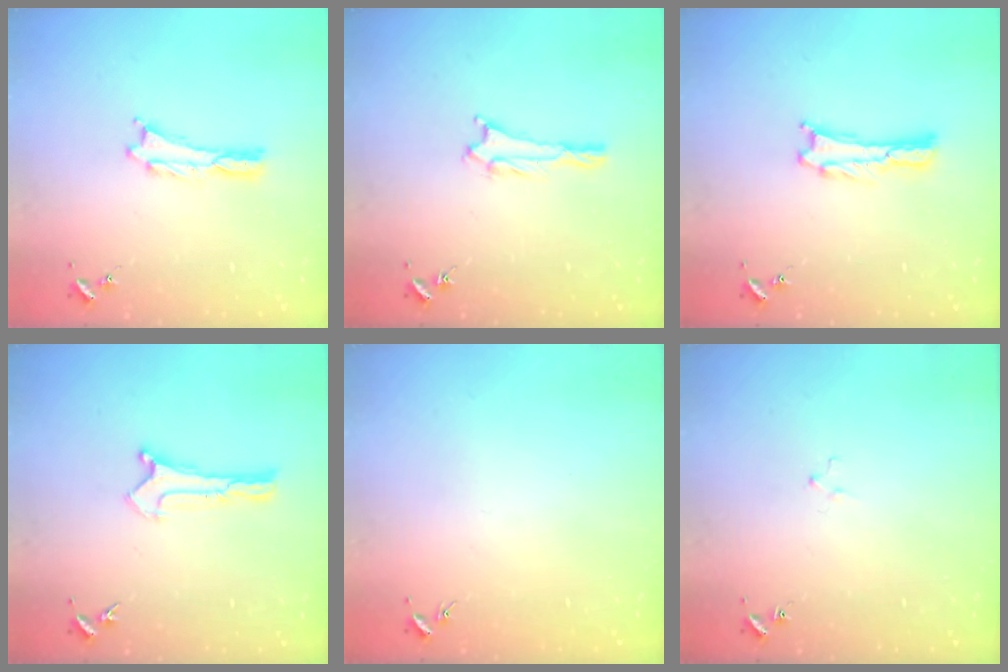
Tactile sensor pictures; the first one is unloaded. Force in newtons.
{"total": 1.0, "press": 1.0, "slide": 0.1}
{"total": 0.0}
{"total": 0.0}
{"total": 0.0}
{"total": 1.5, "press": 1.5, "slide": 0.2}